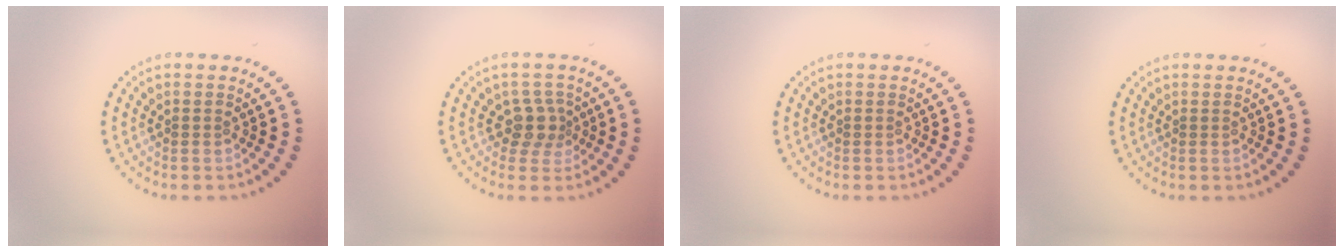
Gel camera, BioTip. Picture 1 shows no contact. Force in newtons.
{"total": 2.5, "press": 1.9, "slide": 1.6}
{"total": 0.0}
{"total": 0.0}